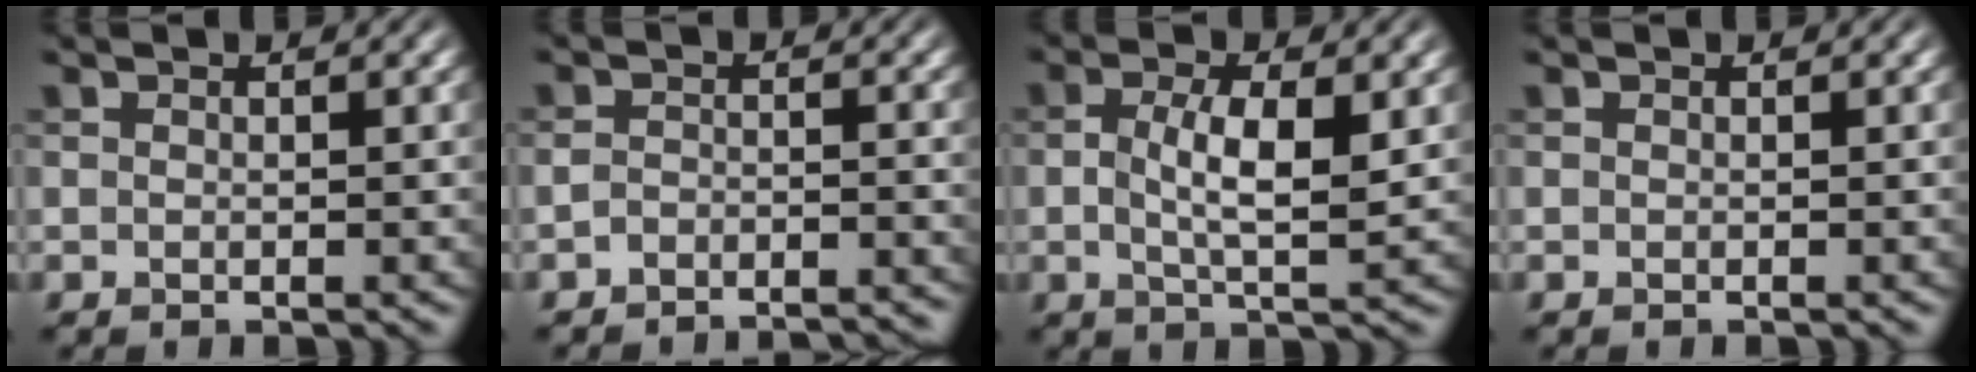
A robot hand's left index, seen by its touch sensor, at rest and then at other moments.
{"total": 3.8, "force": [-3.8, 0.6, 0.5], "torque": [-0.009, -0.005, -0.061]}
{"total": 4.4, "force": [0.2, 1.3, 4.1], "torque": [-0.083, -0.002, 0.005]}
{"total": 0.0}